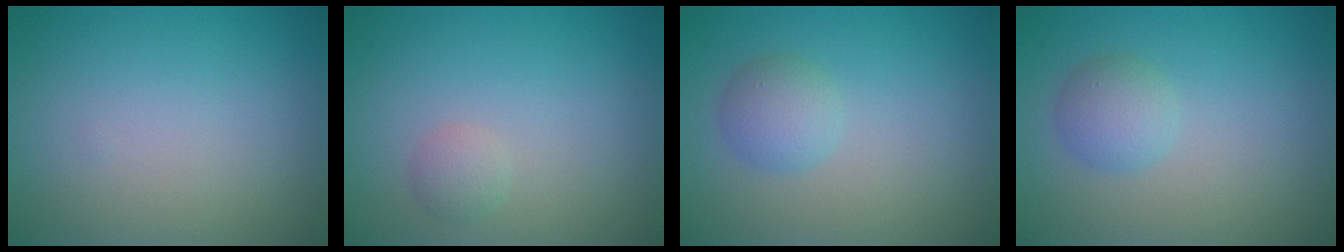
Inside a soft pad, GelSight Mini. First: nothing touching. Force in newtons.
{"total": 1.2, "press": 1.2, "slide": 0.0}
{"total": 2.2, "press": 2.2, "slide": 0.1}
{"total": 2.2, "press": 2.2, "slide": 0.1}